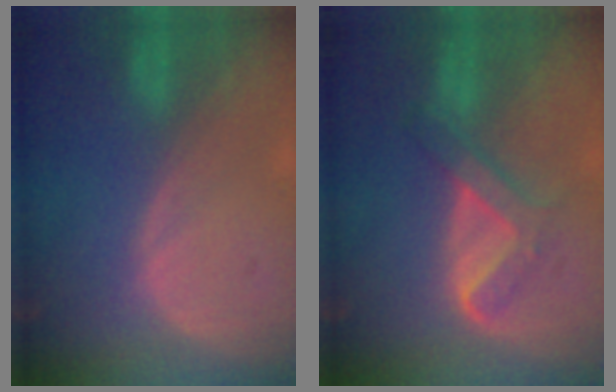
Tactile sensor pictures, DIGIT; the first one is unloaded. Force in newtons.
{"total": 5.3, "press": 5.0, "slide": 1.9}